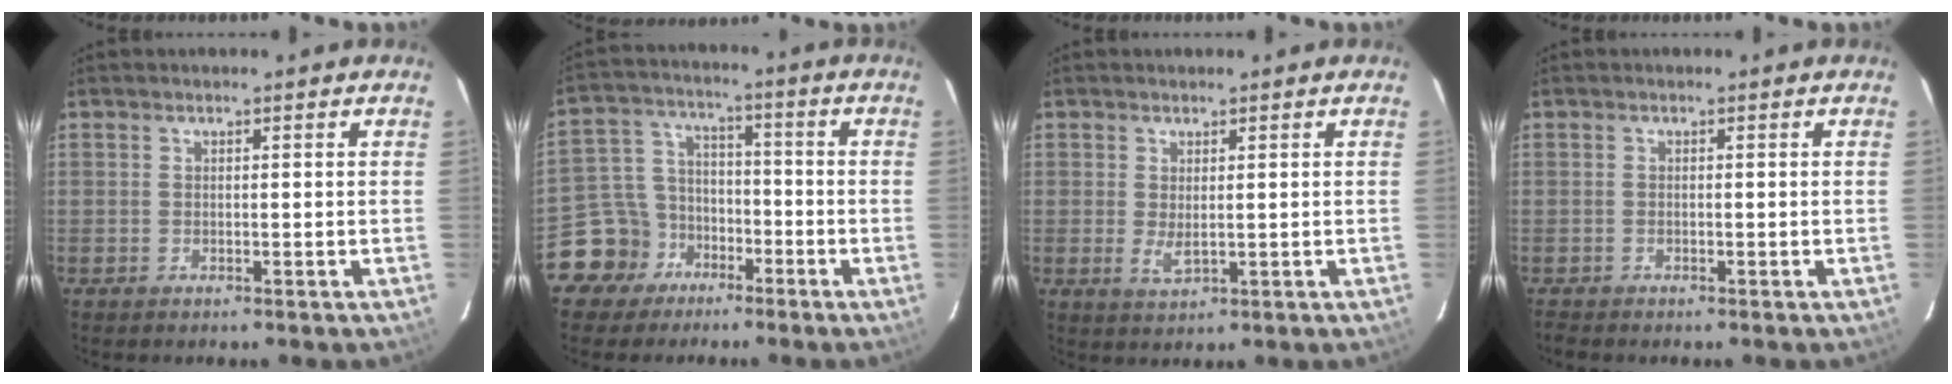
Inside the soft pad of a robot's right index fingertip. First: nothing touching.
{"total": 11.1, "force": [-7.0, 8.4, 1.8], "torque": [-0.054, 0.054, -0.120]}
{"total": 2.5, "force": [0.2, 1.0, 2.3], "torque": [-0.041, -0.008, 0.005]}
{"total": 1.2, "force": [-1.1, 0.3, 0.4], "torque": [-0.006, -0.007, -0.022]}